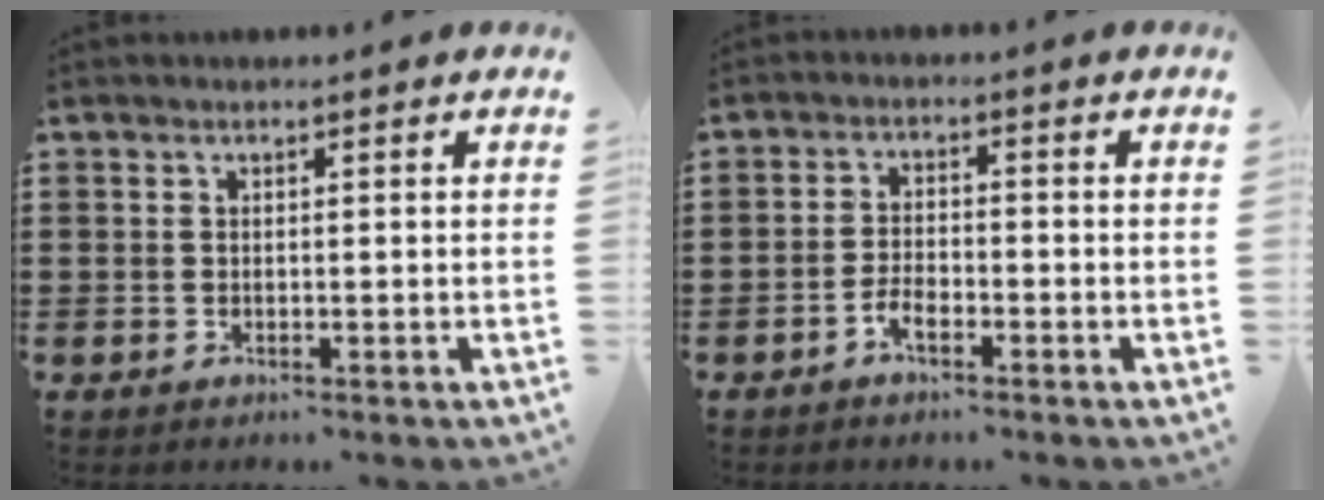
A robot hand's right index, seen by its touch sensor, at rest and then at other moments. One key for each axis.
{"total": 2.8, "fx": -1.9, "fy": 1.2, "fz": 1.8, "tx": -0.040, "ty": 0.003, "tz": -0.039}